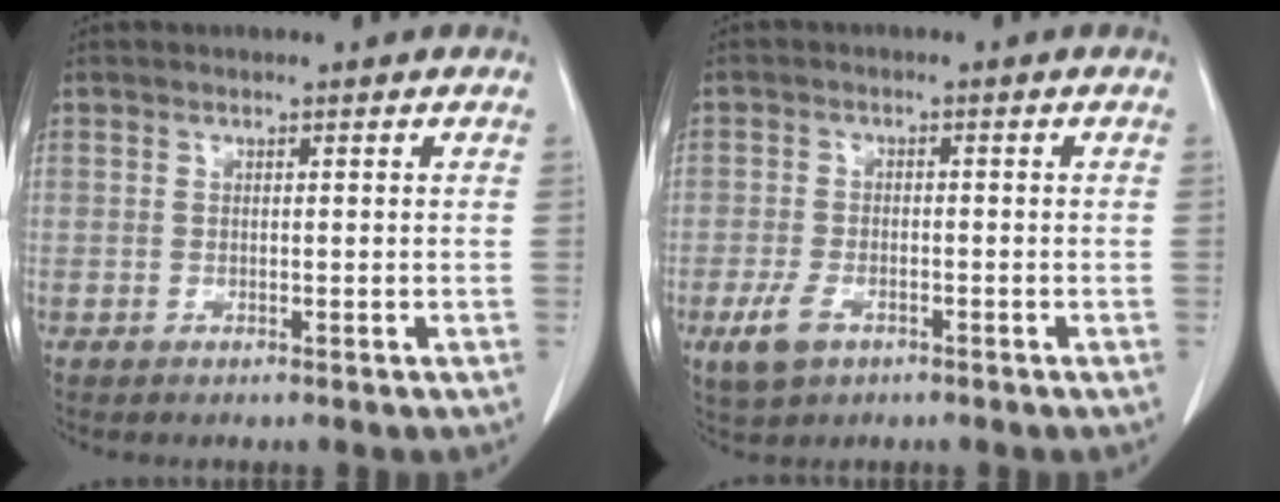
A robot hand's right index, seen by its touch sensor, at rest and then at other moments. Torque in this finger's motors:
{"motor_torque": [-0.13, -0.11, -0.22, -0.09]}